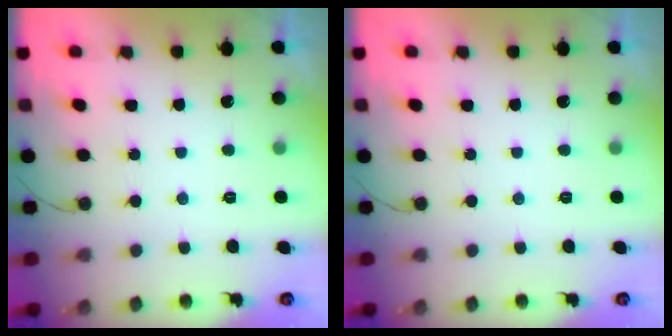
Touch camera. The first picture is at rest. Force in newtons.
{"total": 0.0}